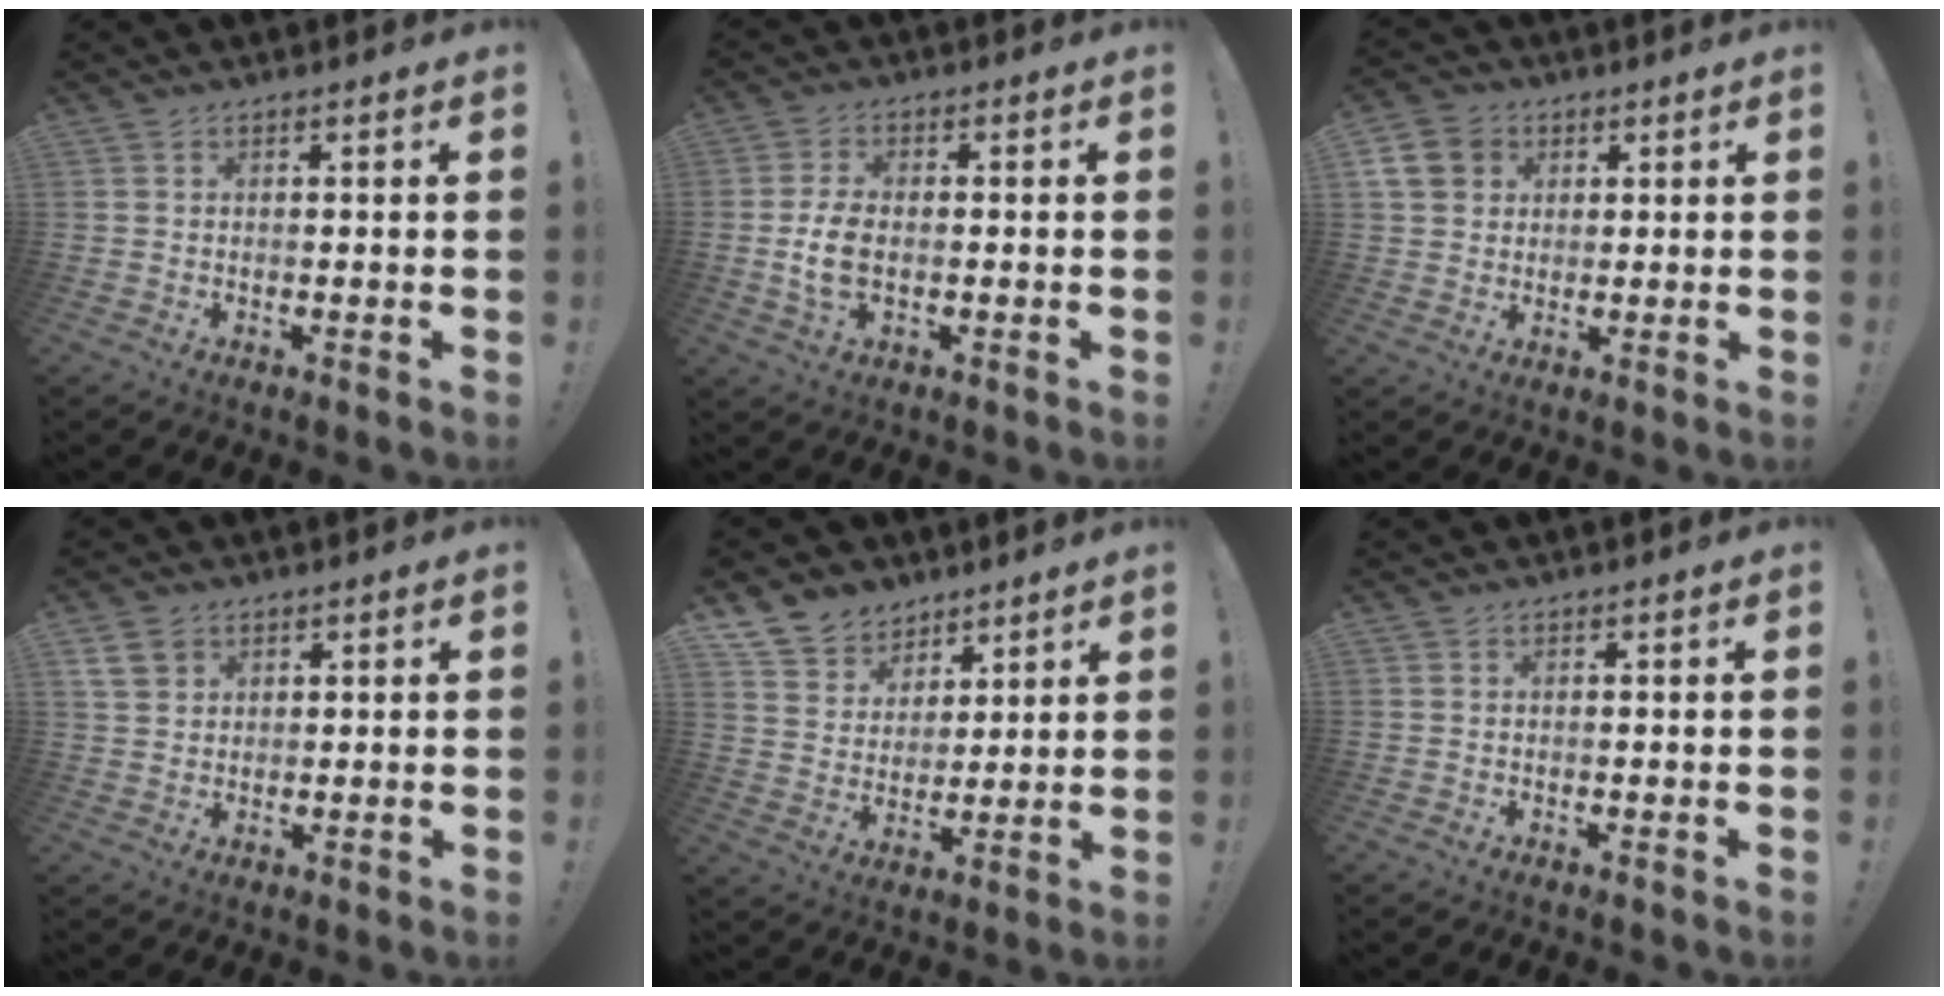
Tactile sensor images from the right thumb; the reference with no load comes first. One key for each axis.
{"total": 6.9, "fx": -1.2, "fy": 3.8, "fz": 5.6, "tx": -0.104, "ty": -0.006, "tz": -0.020}
{"total": 8.6, "fx": 3.0, "fy": 7.3, "fz": 3.4, "tx": -0.063, "ty": -0.006, "tz": 0.063}
{"total": 5.4, "fx": 3.1, "fy": 3.9, "fz": 2.1, "tx": -0.042, "ty": -0.004, "tz": 0.063}
{"total": 10.3, "fx": 7.4, "fy": 6.9, "fz": 1.6, "tx": -0.038, "ty": -0.058, "tz": 0.148}
{"total": 0.0}